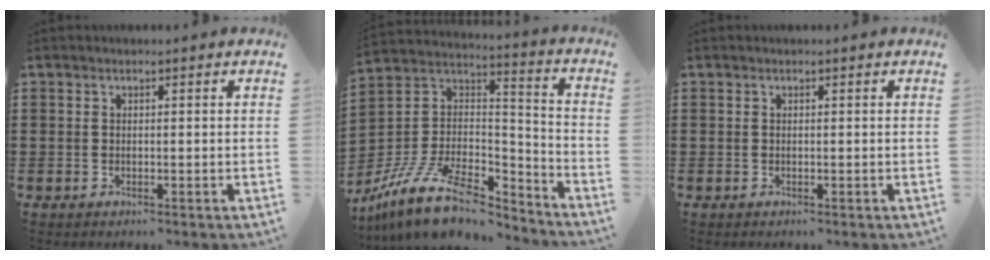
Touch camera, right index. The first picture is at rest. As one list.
[{"total": 13.1, "force": [-9.5, 4.7, 7.7], "torque": [-0.155, 0.024, -0.177]}, {"total": 0.0}]